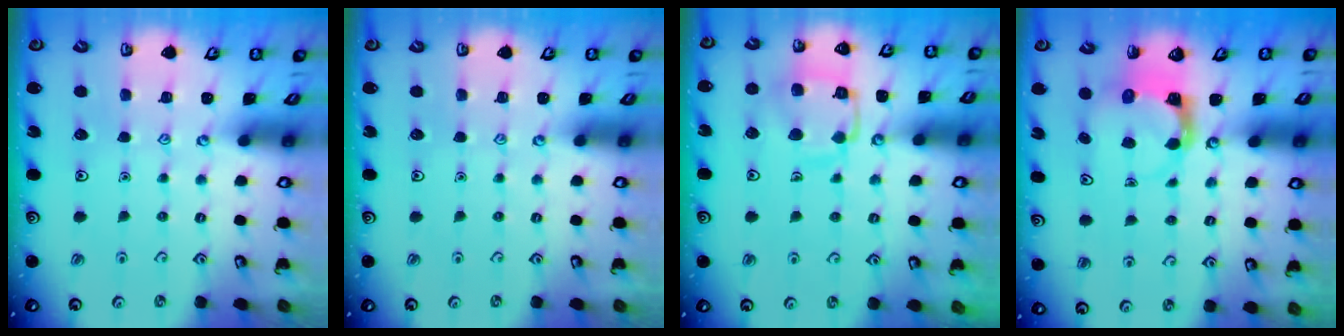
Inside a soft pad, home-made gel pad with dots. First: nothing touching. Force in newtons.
{"total": 0.0}
{"total": 12.6, "press": 12.6, "slide": 1.2}
{"total": 3.9, "press": 3.9, "slide": 0.4}